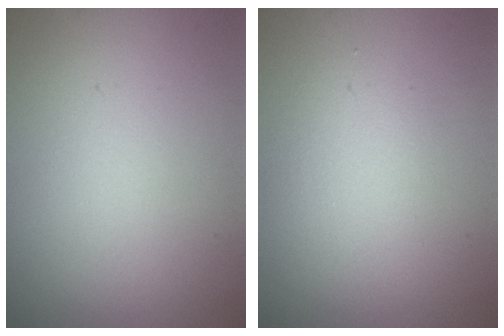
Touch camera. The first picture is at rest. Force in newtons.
{"total": 2.2, "press": 2.2, "slide": 0.1}